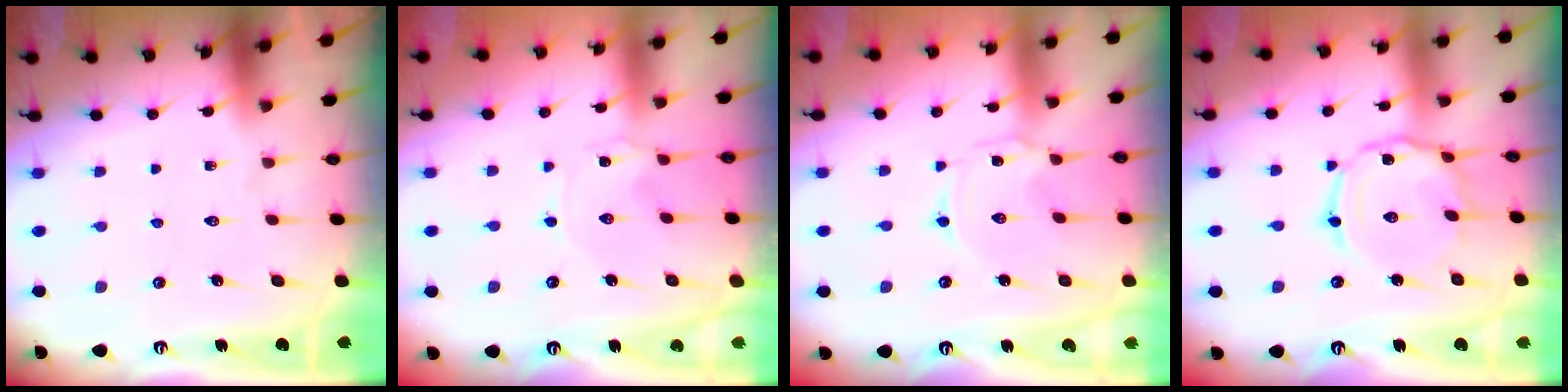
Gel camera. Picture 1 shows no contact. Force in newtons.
{"total": 1.2, "press": 1.2, "slide": 0.3}
{"total": 0.0}
{"total": 8.3, "press": 8.2, "slide": 0.4}